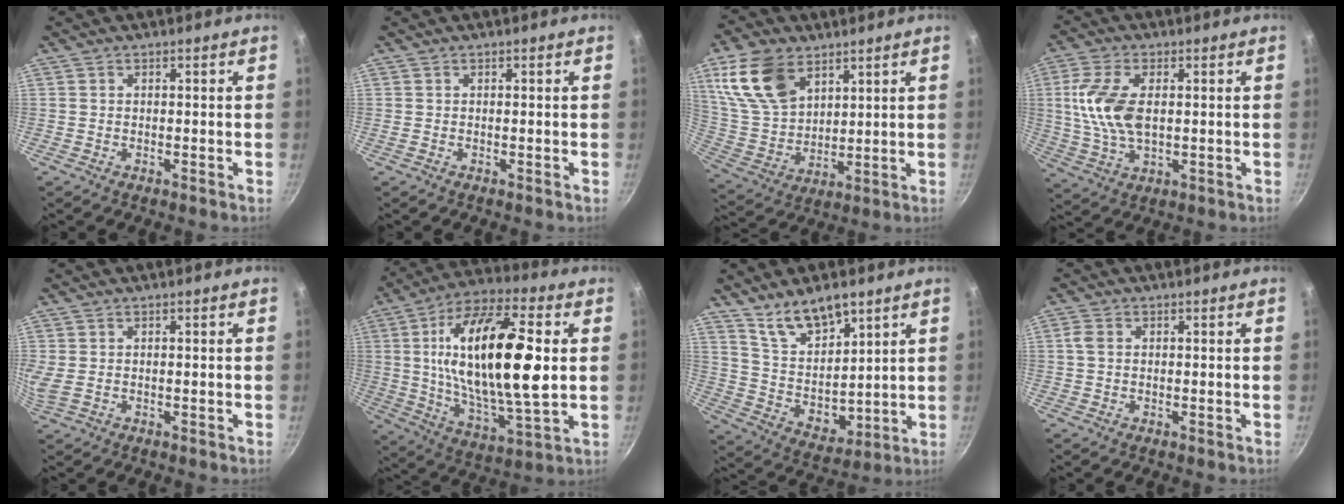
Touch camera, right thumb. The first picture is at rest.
{"total": 0.0}
{"total": 15.3, "force": [7.8, 9.5, 9.1], "torque": [-0.156, -0.028, 0.165]}
{"total": 10.9, "force": [1.3, 5.9, 9.1], "torque": [-0.183, -0.001, 0.027]}
{"total": 3.1, "force": [0.2, 1.4, 2.7], "torque": [-0.065, 0.001, 0.007]}
{"total": 26.0, "force": [3.4, 9.8, 23.8], "torque": [-0.419, -0.005, 0.054]}
{"total": 13.6, "force": [8.8, 7.3, 7.5], "torque": [-0.085, -0.072, 0.171]}
{"total": 1.8, "force": [0.2, 1.4, 1.2], "torque": [-0.024, 0.003, 0.004]}